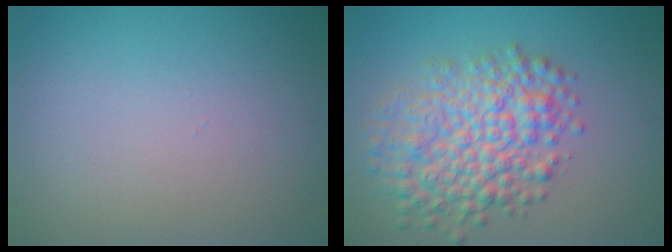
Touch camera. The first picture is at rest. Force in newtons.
{"total": 6.7, "press": 6.7, "slide": 0.2}